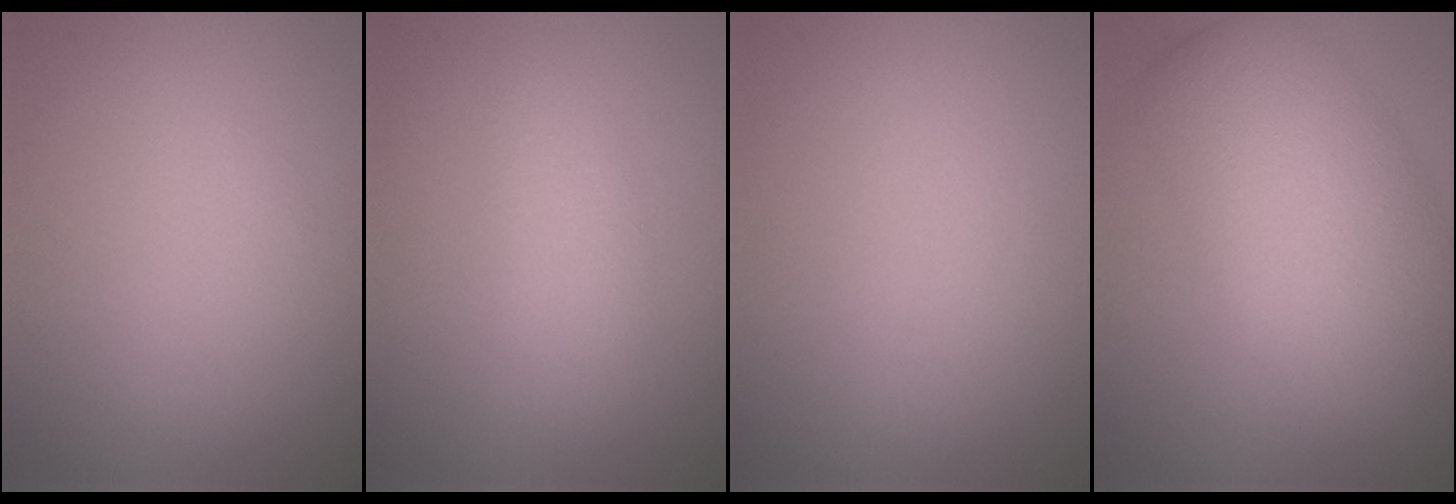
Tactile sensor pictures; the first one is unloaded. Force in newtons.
{"total": 2.4, "press": 2.4, "slide": 0.1}
{"total": 0.0}
{"total": 9.5, "press": 9.5, "slide": 0.7}